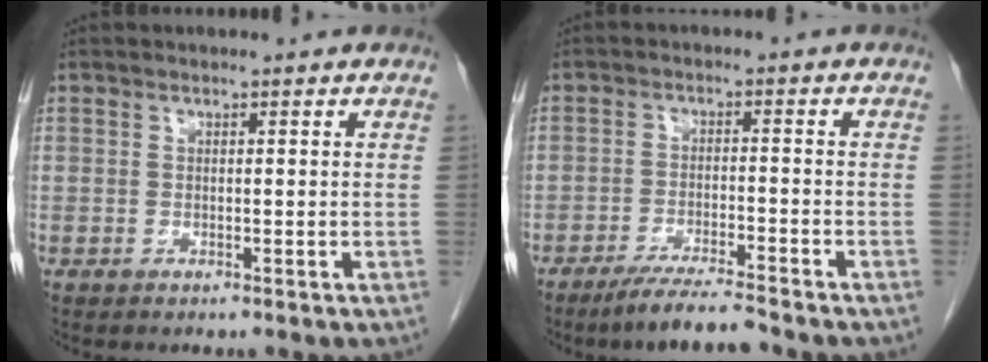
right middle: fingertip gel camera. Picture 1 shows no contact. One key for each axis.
{"total": 6.8, "fx": -5.8, "fy": 0.0, "fz": 3.5, "tx": -0.057, "ty": -0.019, "tz": -0.101}